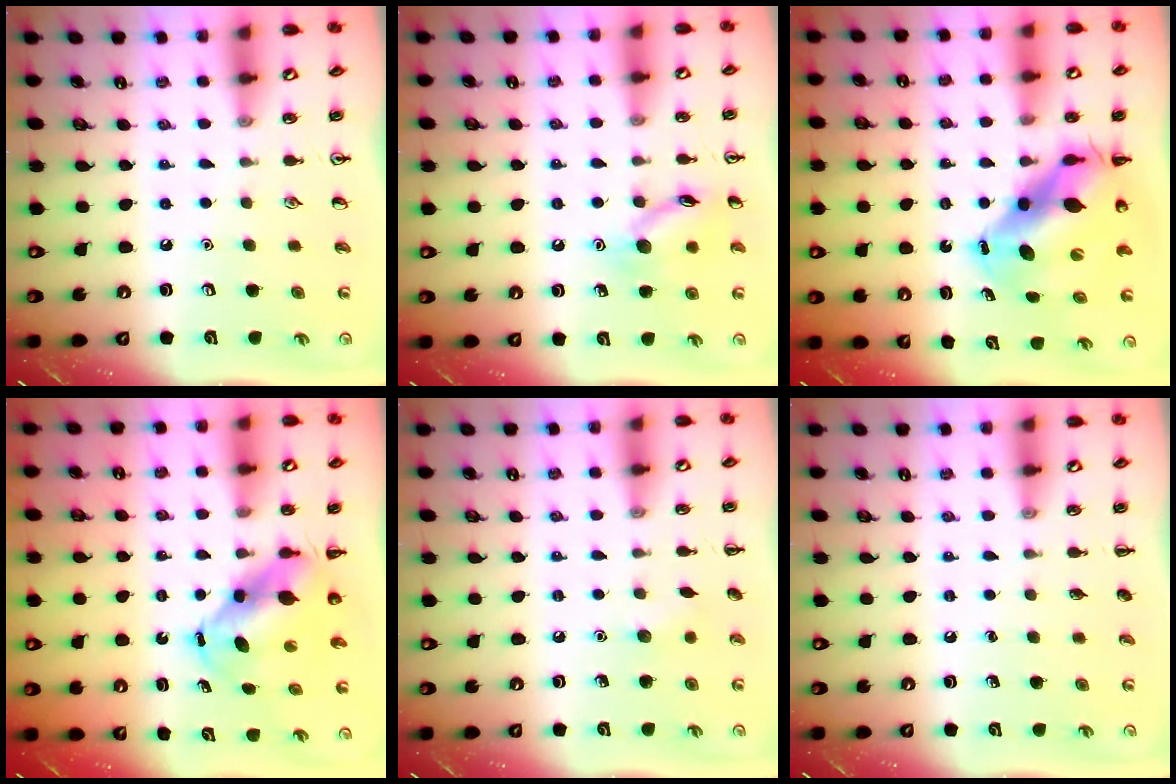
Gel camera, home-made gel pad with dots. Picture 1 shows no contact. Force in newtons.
{"total": 10.7, "press": 10.6, "slide": 0.6}
{"total": 12.1, "press": 11.6, "slide": 3.1}
{"total": 7.0, "press": 6.8, "slide": 1.7}
{"total": 4.6, "press": 4.4, "slide": 1.3}
{"total": 0.0}